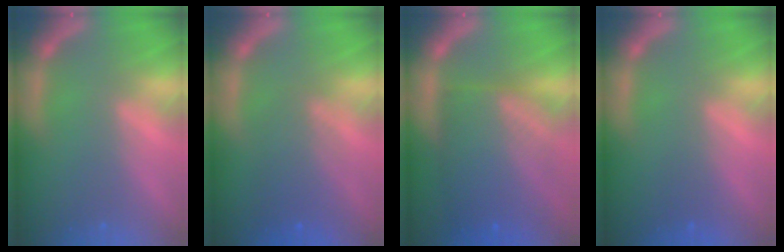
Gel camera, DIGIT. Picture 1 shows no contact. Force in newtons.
{"total": 4.0}
{"total": 9.5}
{"total": 1.0}